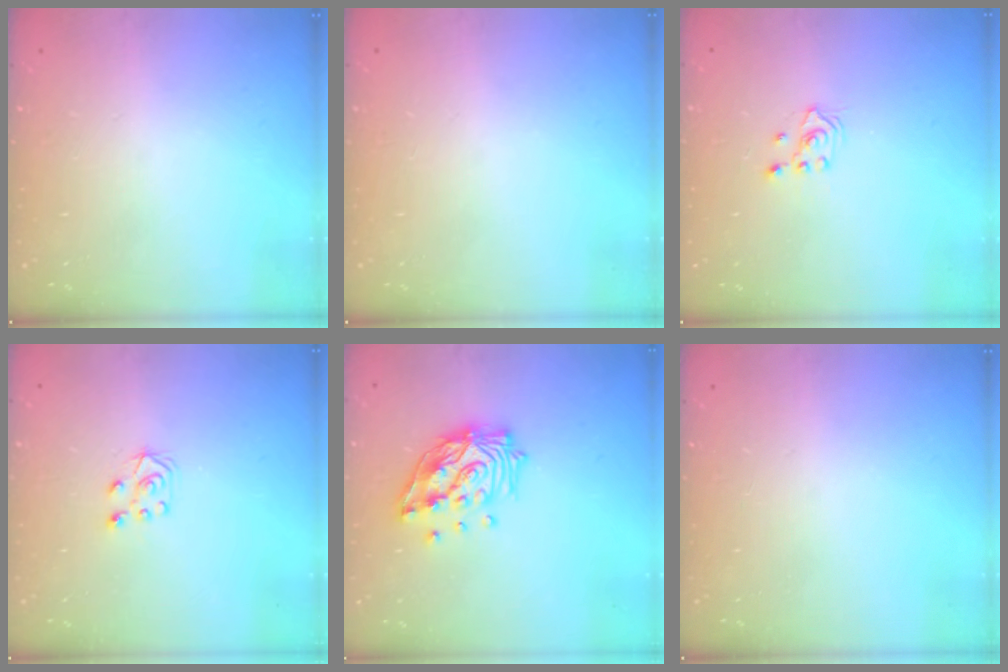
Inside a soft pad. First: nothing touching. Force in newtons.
{"total": 0.0}
{"total": 1.8, "press": 1.8, "slide": 0.2}
{"total": 6.4, "press": 6.4, "slide": 0.6}
{"total": 16.0, "press": 15.9, "slide": 2.3}
{"total": 0.0}